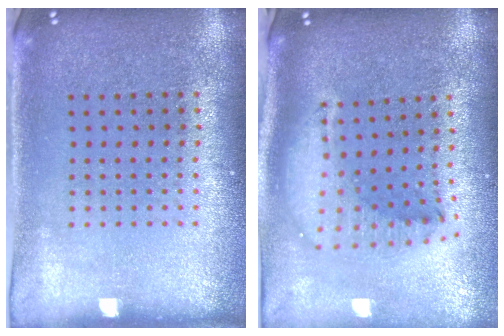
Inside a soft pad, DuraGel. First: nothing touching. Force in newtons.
{"total": 2.2, "press": 1.7, "slide": 1.4}